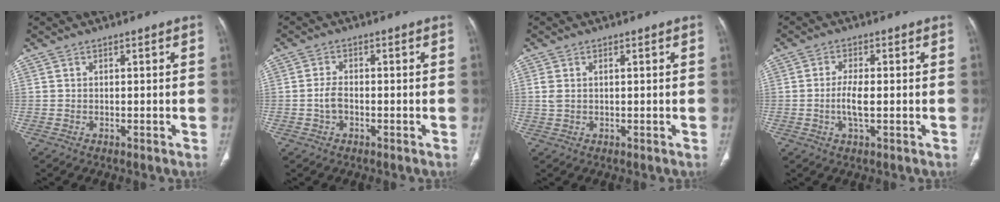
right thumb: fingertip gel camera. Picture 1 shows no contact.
{"total": 2.7, "force": [-0.7, 1.7, 2.0], "torque": [-0.038, 0.012, -0.016]}
{"total": 2.3, "force": [0.5, 1.3, 1.8], "torque": [-0.057, 0.011, 0.013]}
{"total": 4.5, "force": [-0.6, 1.5, 4.2], "torque": [-0.089, -0.001, -0.013]}